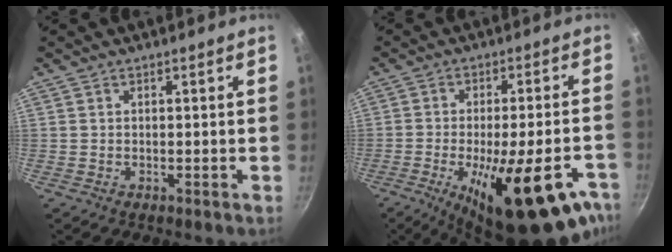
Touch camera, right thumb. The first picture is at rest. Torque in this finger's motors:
{"motor_torque": [2.52, 2.49, 2.23, -0.54, 0.57]}